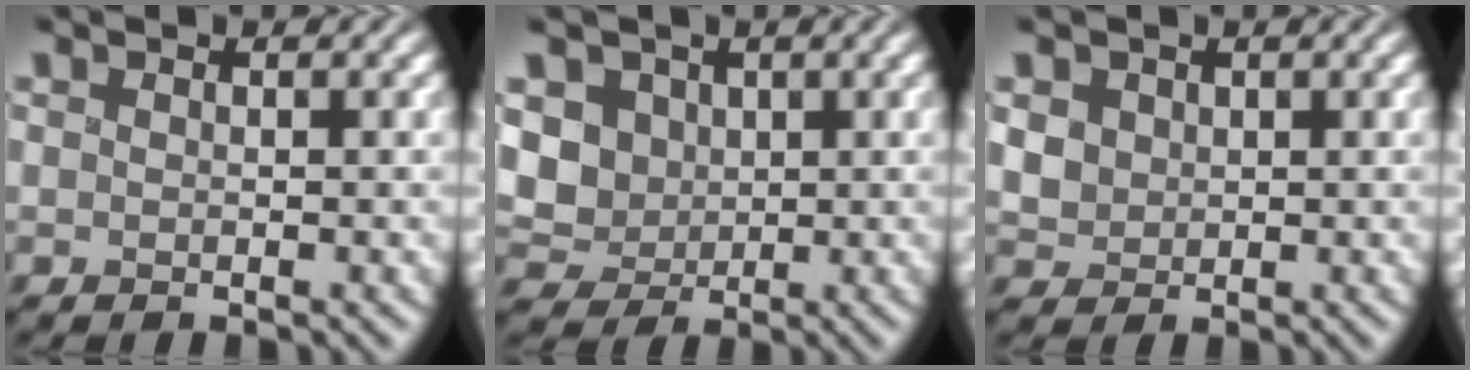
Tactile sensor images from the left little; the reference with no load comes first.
{"total": 4.9, "force": [0.4, 4.3, 2.3], "torque": [-0.062, 0.004, -0.001]}
{"total": 2.1, "force": [0.4, 1.8, 0.8], "torque": [-0.027, -0.005, 0.010]}